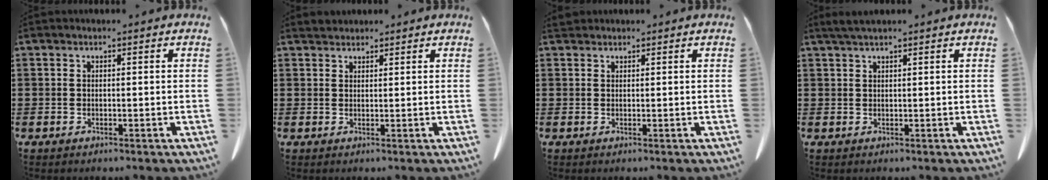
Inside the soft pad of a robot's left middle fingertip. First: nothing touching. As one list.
[{"total": 1.5, "force": [1.5, 0.4, 0.0], "torque": [-0.005, -0.001, 0.031]}, {"total": 1.1, "force": [1.0, 0.4, 0.3], "torque": [-0.008, 0.003, 0.019]}, {"total": 1.9, "force": [1.5, 0.0, 1.2], "torque": [-0.026, -0.001, 0.029]}]